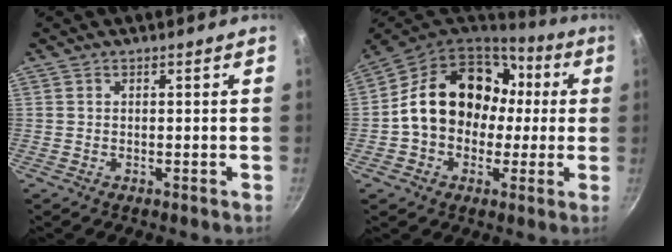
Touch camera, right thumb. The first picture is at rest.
{"total": 20.7, "force": [1.8, 16.1, 12.8], "torque": [-0.185, 0.053, 0.027]}